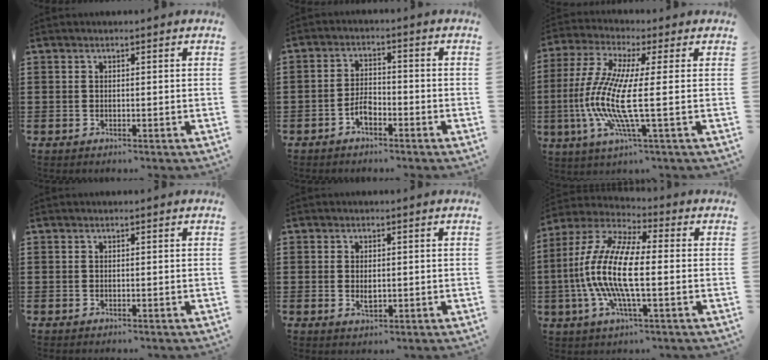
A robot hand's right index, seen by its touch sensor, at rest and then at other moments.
{"total": 3.3, "force": [-2.0, 1.5, 2.2], "torque": [-0.056, 0.001, -0.042]}
{"total": 10.7, "force": [-1.4, 0.6, 10.6], "torque": [-0.250, -0.030, -0.042]}
{"total": 0.0}
{"total": 1.9, "force": [0.1, 0.9, 1.7], "torque": [-0.034, 0.002, 0.002]}
{"total": 13.0, "force": [-1.6, 4.0, 12.3], "torque": [-0.279, -0.014, -0.039]}